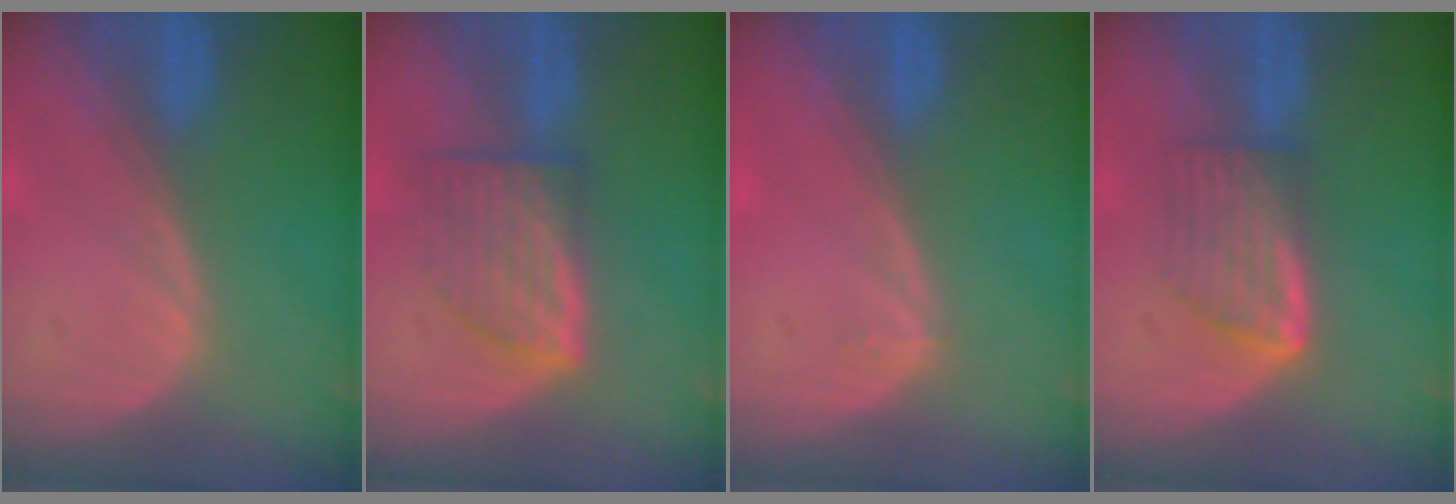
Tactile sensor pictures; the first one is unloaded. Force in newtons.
{"total": 6.6, "press": 6.1, "slide": 2.5}
{"total": 0.6, "press": 0.4, "slide": 0.5}
{"total": 5.9, "press": 5.5, "slide": 2.2}